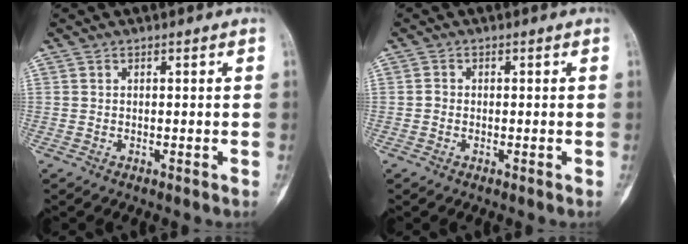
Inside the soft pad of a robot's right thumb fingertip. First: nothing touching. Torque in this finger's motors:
{"motor_torque": [0.33, 0.01, 0.15, -0.04, 0.08]}